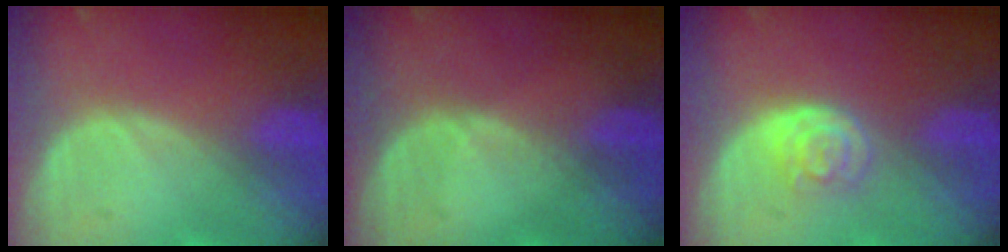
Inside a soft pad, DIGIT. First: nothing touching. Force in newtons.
{"total": 0.7, "press": 0.5, "slide": 0.5}
{"total": 3.4, "press": 3.3, "slide": 0.9}